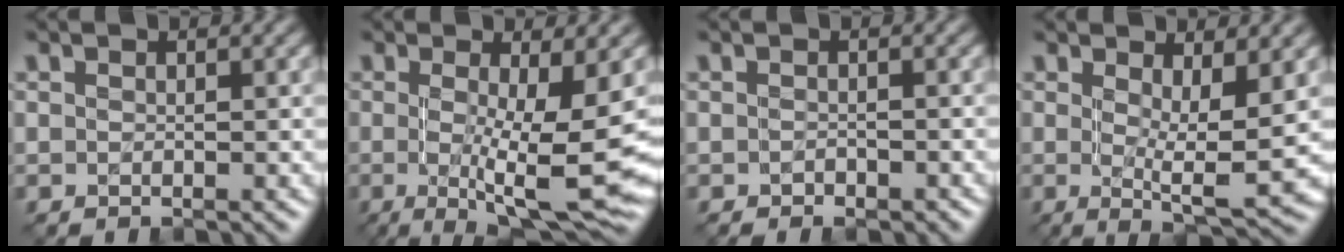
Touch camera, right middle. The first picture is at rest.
{"total": 7.9, "force": [-0.9, 1.3, 7.8], "torque": [-0.121, -0.016, -0.013]}
{"total": 0.7, "force": [-0.6, 0.4, 0.3], "torque": [-0.005, 0.000, -0.011]}
{"total": 4.7, "force": [0.7, 0.8, 4.6], "torque": [-0.070, -0.013, 0.012]}